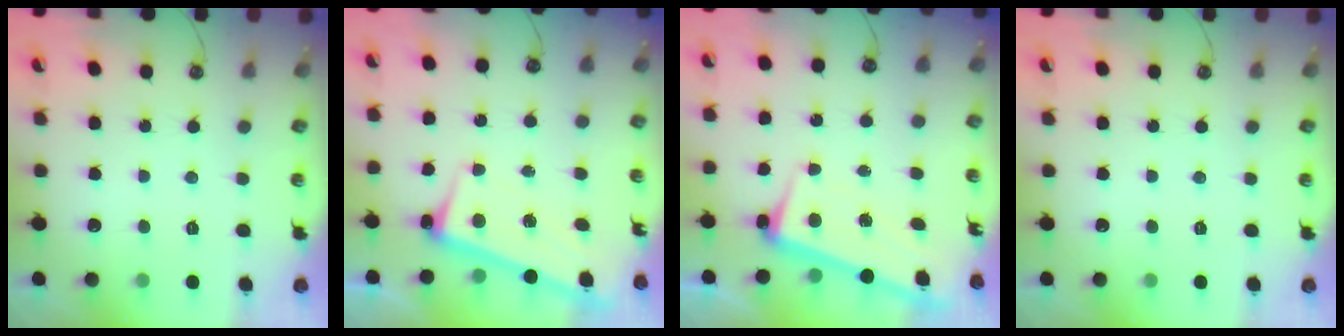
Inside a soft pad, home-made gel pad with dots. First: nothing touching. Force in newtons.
{"total": 2.8, "press": 2.8, "slide": 0.4}
{"total": 2.2, "press": 2.0, "slide": 0.9}
{"total": 0.0}